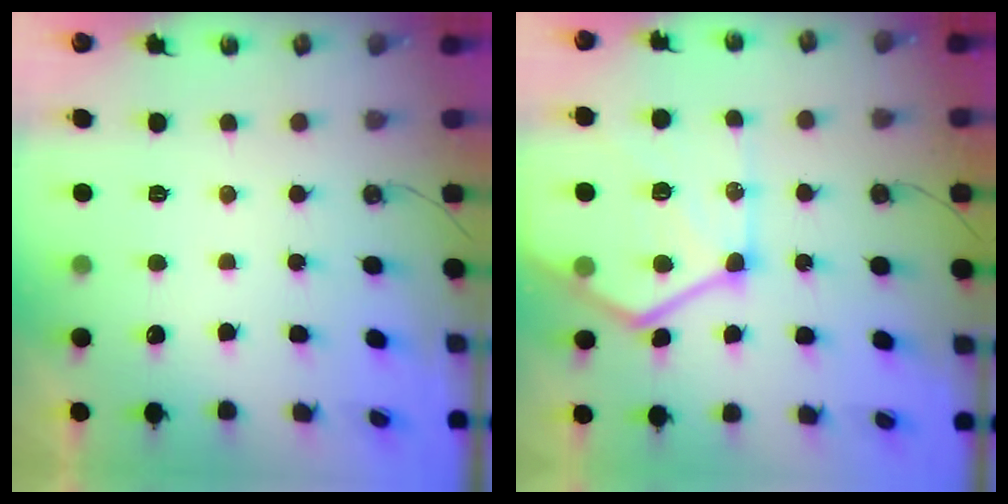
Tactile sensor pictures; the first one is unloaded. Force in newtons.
{"total": 21.5, "press": 21.4, "slide": 2.4}